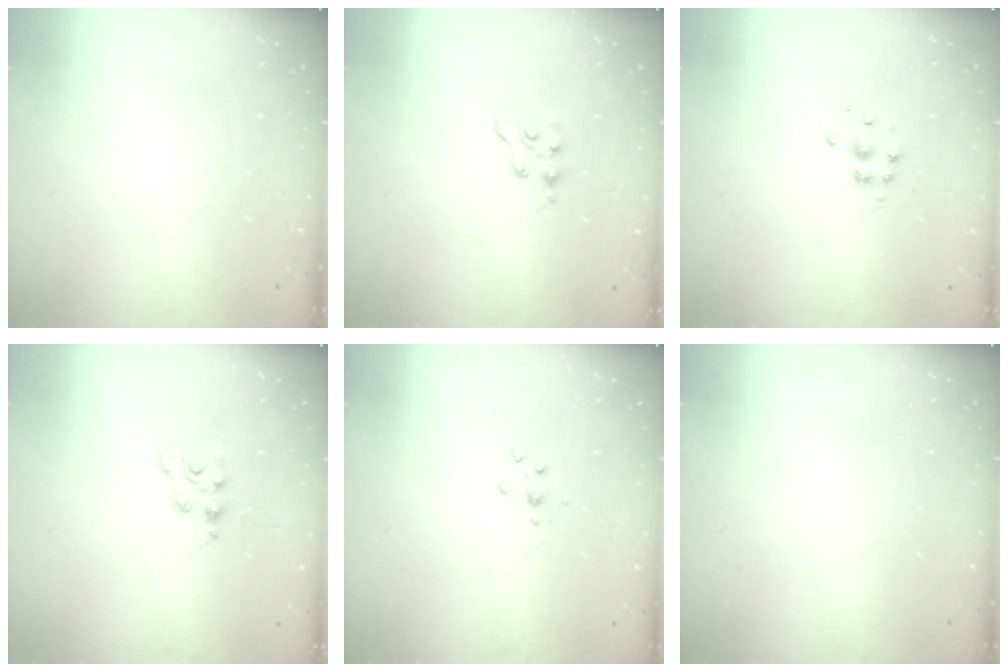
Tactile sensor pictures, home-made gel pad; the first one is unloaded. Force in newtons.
{"total": 3.0, "press": 2.9, "slide": 0.4}
{"total": 5.4, "press": 5.4, "slide": 0.5}
{"total": 2.3, "press": 2.3, "slide": 0.3}
{"total": 3.0, "press": 2.9, "slide": 0.4}
{"total": 0.0}